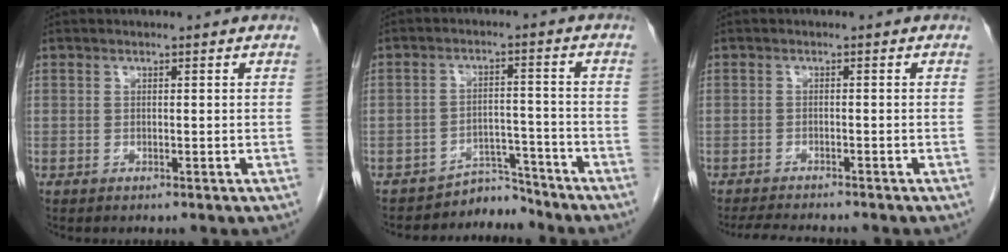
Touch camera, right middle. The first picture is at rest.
{"total": 4.7, "force": [-4.5, 0.8, -1.1], "torque": [0.025, 0.020, -0.068]}
{"total": 5.9, "force": [-5.5, 0.5, 2.2], "torque": [-0.033, -0.014, -0.085]}